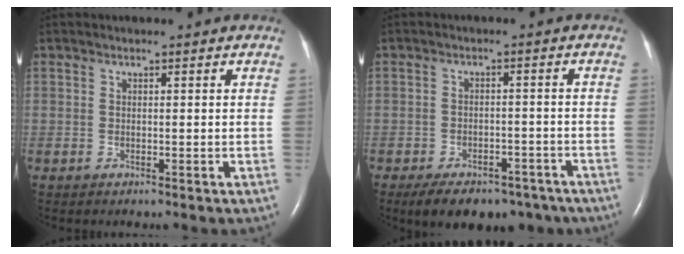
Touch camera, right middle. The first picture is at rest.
{"total": 12.9, "force": [-9.2, 6.8, 5.8], "torque": [-0.089, 0.003, -0.121]}